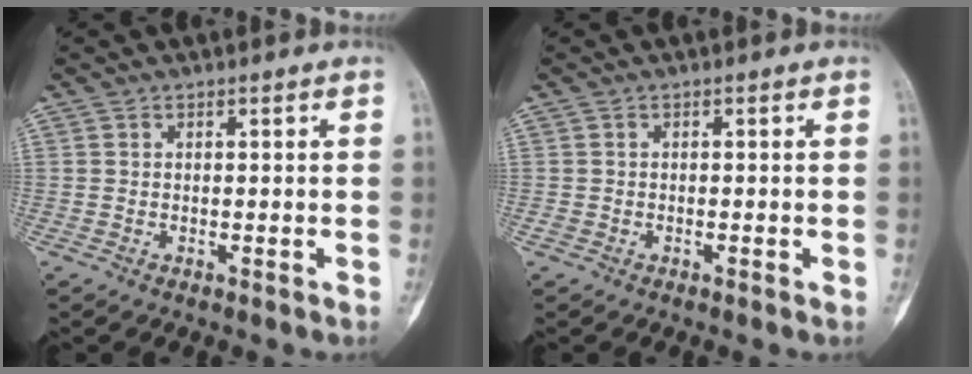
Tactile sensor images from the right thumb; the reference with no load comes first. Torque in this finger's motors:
{"motor_torque": [0.38, 0.28, 0.19, -0.18, 0.04]}